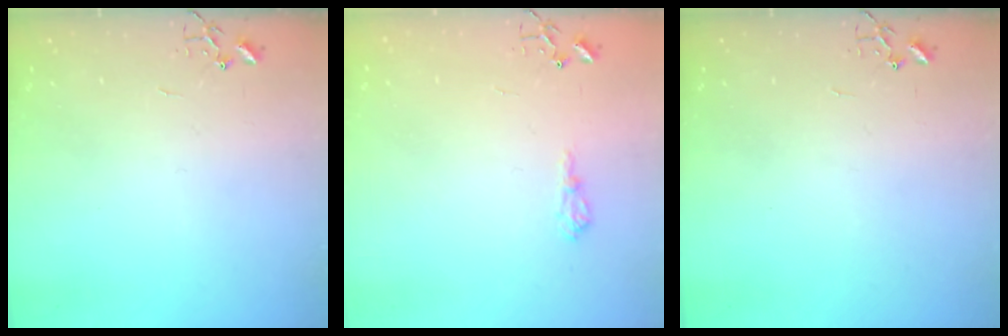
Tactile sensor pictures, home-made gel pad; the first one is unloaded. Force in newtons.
{"total": 7.1, "press": 7.1, "slide": 0.9}
{"total": 0.0}